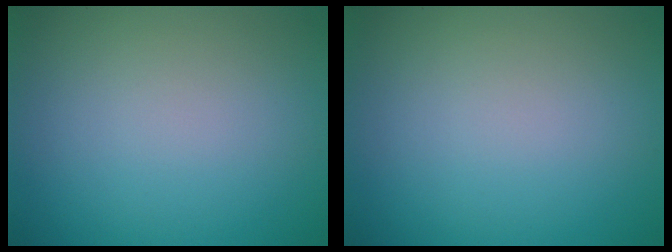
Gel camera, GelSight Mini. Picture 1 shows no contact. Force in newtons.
{"total": 0.0}